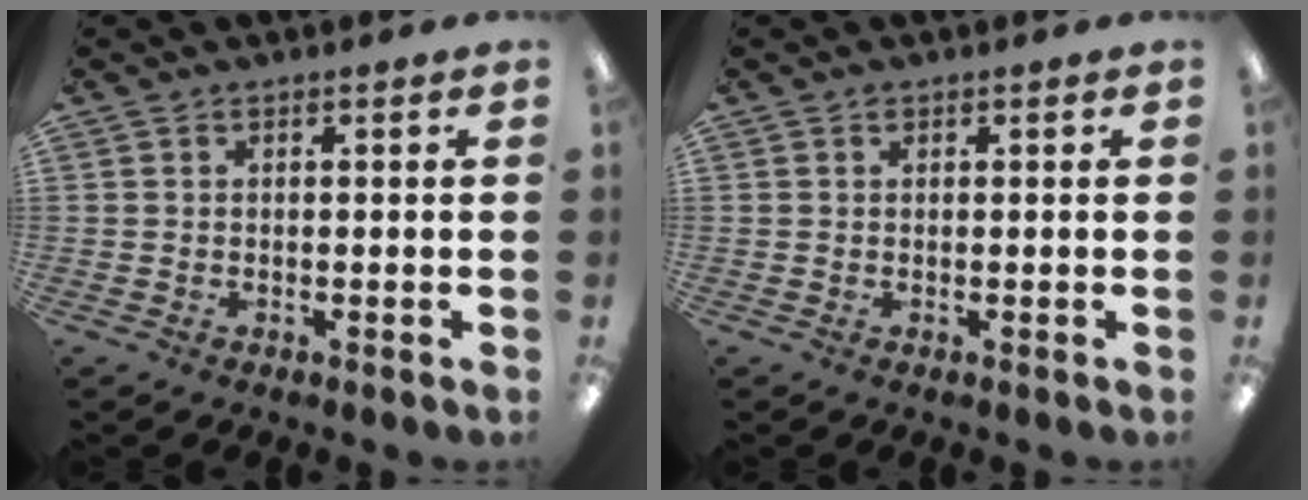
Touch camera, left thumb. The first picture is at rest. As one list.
[{"total": 0.5, "force": [0.4, 0.3, 0.2], "torque": [-0.005, 0.003, 0.007]}]